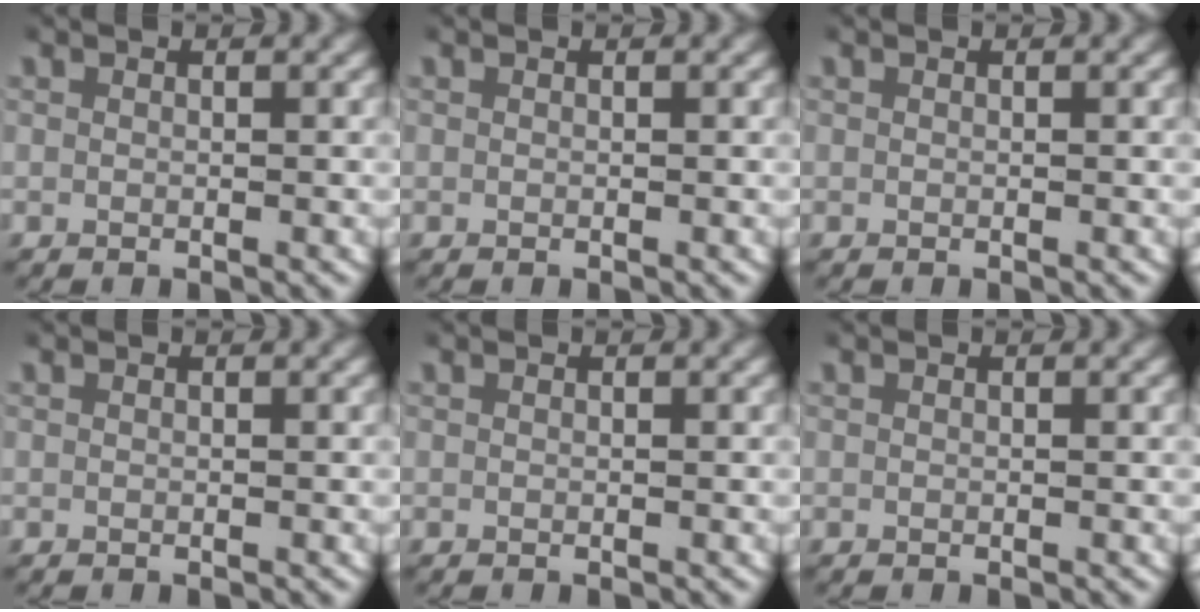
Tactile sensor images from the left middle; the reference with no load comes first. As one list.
[{"total": 0.0}, {"total": 0.0}, {"total": 0.0}, {"total": 0.0}, {"total": 0.0}]